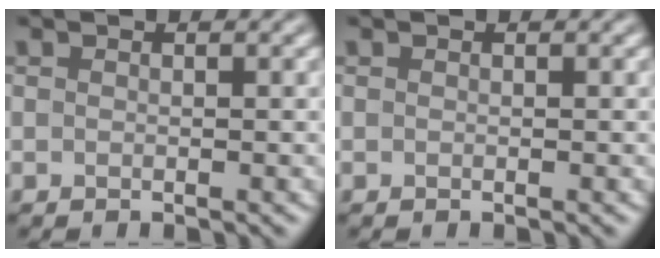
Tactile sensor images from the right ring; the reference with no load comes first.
{"total": 0.0}